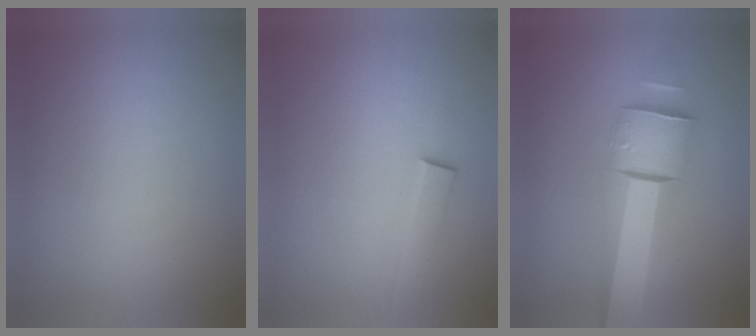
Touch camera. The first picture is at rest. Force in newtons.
{"total": 1.8}
{"total": 7.4}